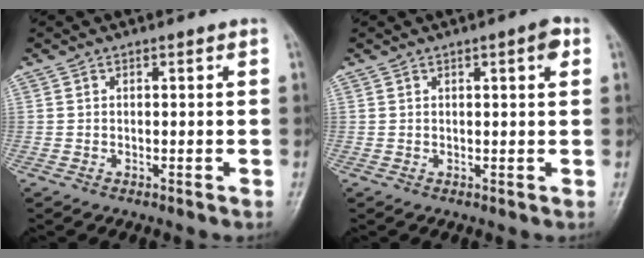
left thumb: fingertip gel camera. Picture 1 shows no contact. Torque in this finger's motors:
{"motor_torque": [-0.06, 0.03, 0.06, 0.37, 0.10]}